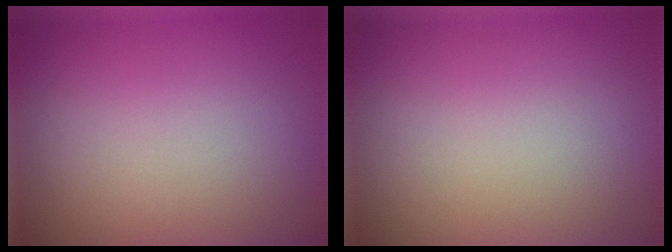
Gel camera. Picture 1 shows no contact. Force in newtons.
{"total": 0.0}